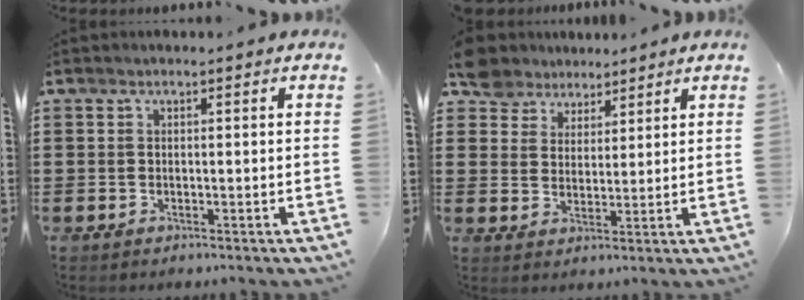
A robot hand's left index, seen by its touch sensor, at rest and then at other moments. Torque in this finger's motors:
{"motor_torque": [0.85, 0.76, 0.00, 0.01]}